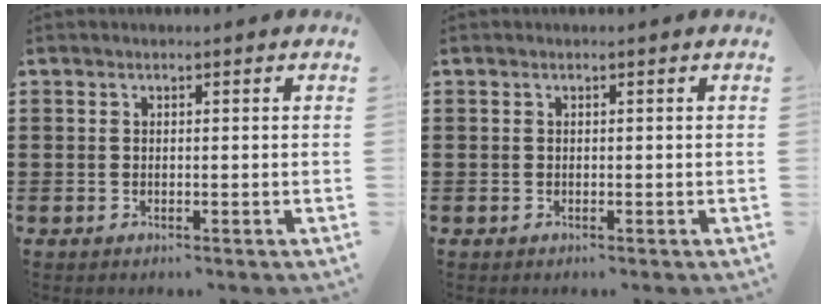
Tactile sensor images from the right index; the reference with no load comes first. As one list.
[{"total": 0.0}]